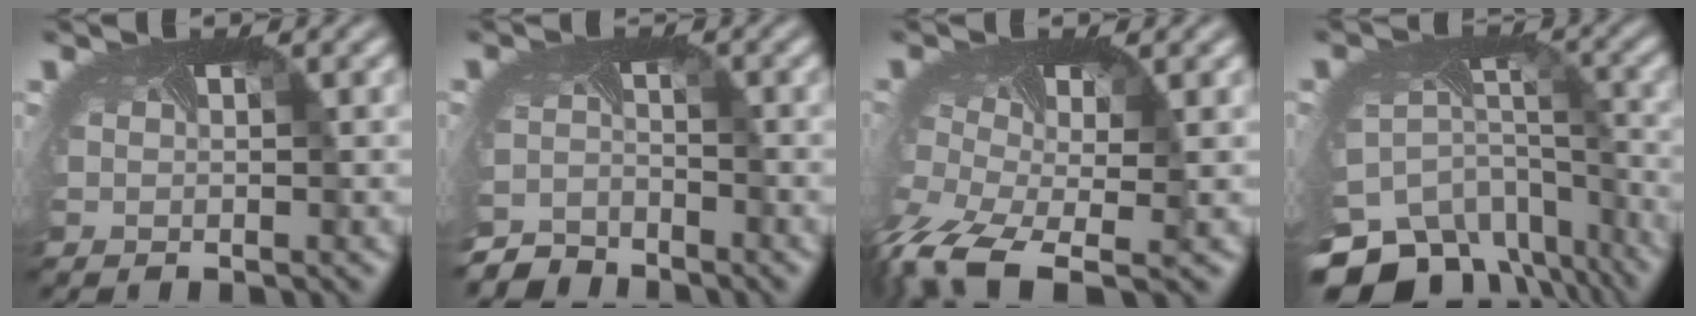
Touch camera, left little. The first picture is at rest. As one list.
[{"total": 4.3, "force": [-4.1, 0.6, -1.0], "torque": [-0.003, -0.022, -0.079]}, {"total": 7.9, "force": [-5.5, 3.5, 4.5], "torque": [-0.133, -0.044, -0.102]}, {"total": 15.2, "force": [-10.6, 9.5, 5.2], "torque": [-0.157, -0.054, -0.106]}]